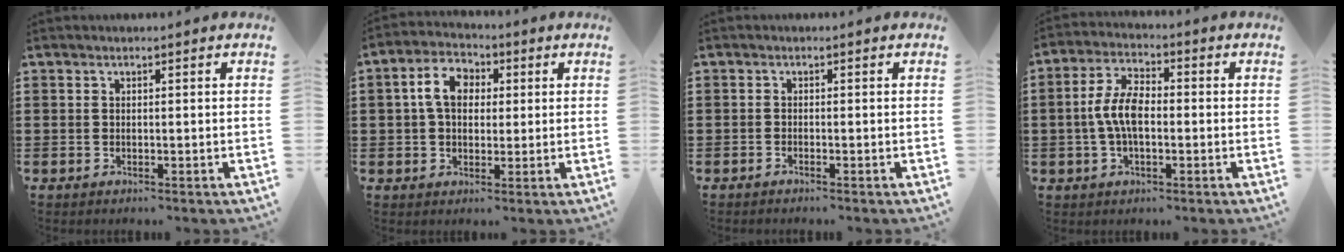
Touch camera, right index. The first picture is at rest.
{"total": 6.7, "force": [1.3, 4.7, 4.6], "torque": [-0.102, 0.021, 0.021]}
{"total": 0.7, "force": [-0.7, -0.1, 0.2], "torque": [-0.005, -0.004, -0.013]}
{"total": 6.7, "force": [-0.7, 3.2, 5.8], "torque": [-0.133, 0.000, -0.019]}